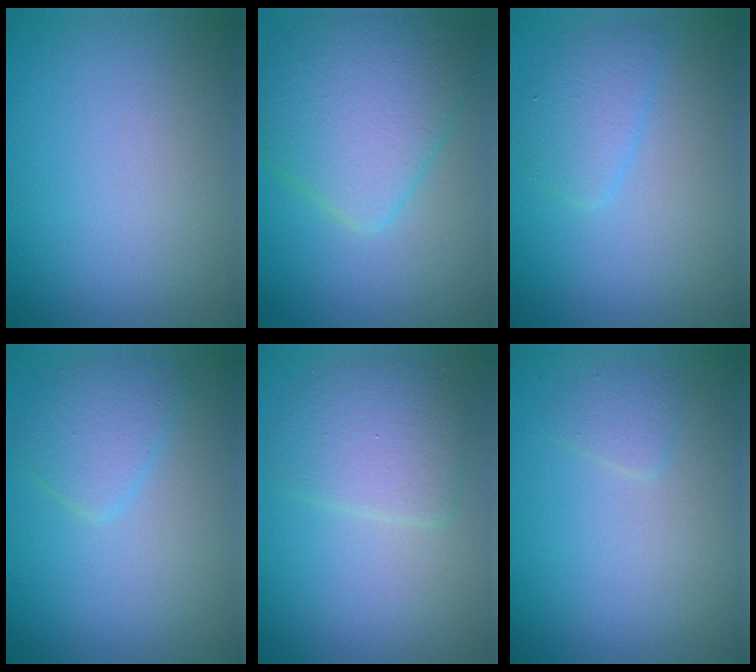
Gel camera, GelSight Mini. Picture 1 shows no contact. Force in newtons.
{"total": 6.5, "press": 6.5, "slide": 0.2}
{"total": 2.2, "press": 2.2, "slide": 0.1}
{"total": 2.4, "press": 2.4, "slide": 0.1}
{"total": 3.5, "press": 3.5, "slide": 0.3}
{"total": 1.0, "press": 1.0, "slide": 0.1}